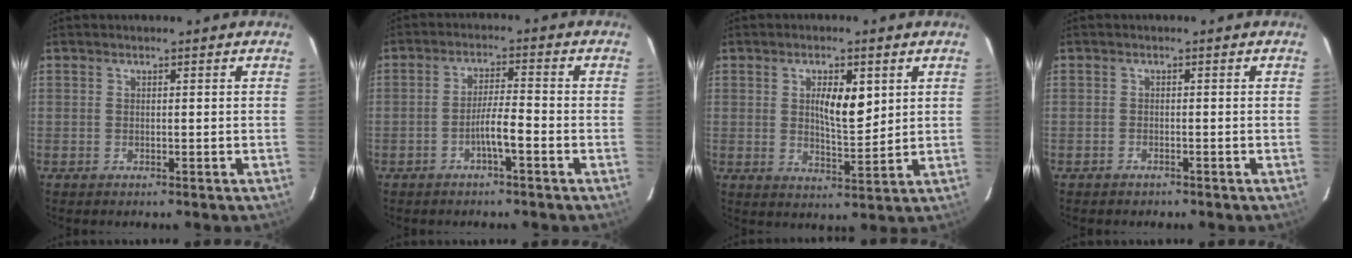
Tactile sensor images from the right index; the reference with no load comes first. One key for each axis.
{"total": 4.3, "fx": -2.0, "fy": 0.2, "fz": 3.8, "tx": -0.068, "ty": 0.007, "tz": -0.035}
{"total": 6.6, "fx": 2.0, "fy": 2.1, "fz": 5.9, "tx": -0.098, "ty": -0.002, "tz": 0.038}
{"total": 1.1, "fx": -1.0, "fy": 0.6, "fz": 0.0, "tx": -0.005, "ty": 0.002, "tz": -0.013}